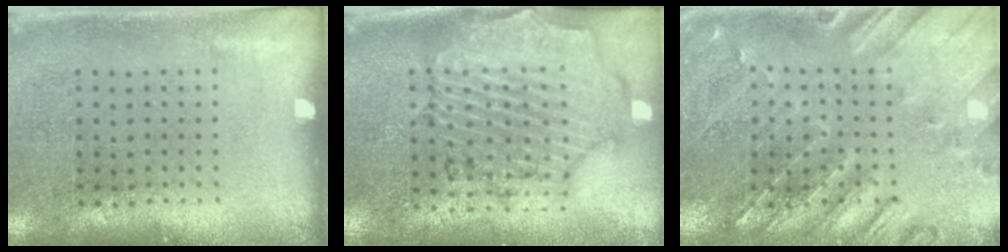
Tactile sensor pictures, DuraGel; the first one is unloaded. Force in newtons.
{"total": 1.6, "press": 1.6, "slide": 0.4}
{"total": 0.6, "press": 0.4, "slide": 0.4}